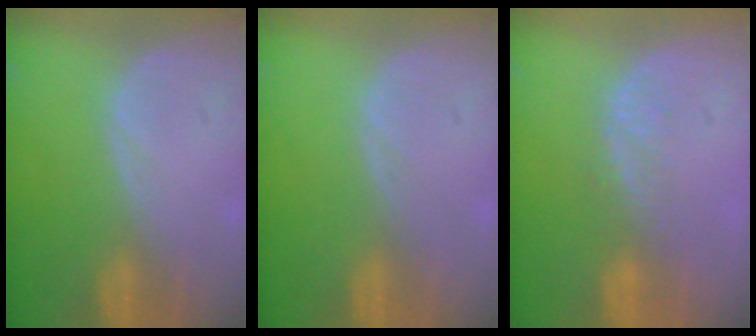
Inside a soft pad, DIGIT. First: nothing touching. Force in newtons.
{"total": 0.0}
{"total": 2.9, "press": 2.3, "slide": 1.8}